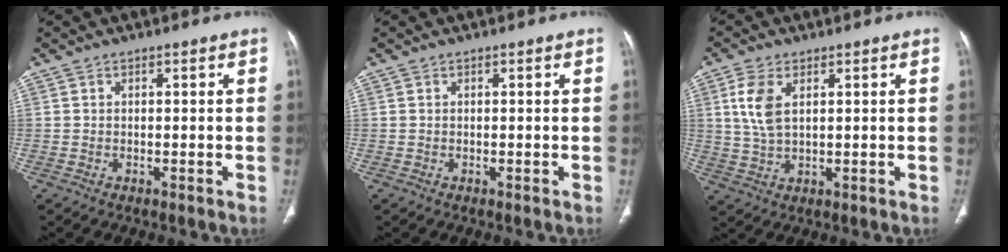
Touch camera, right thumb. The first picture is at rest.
{"total": 0.0}
{"total": 6.6, "force": [2.2, 3.4, 5.2], "torque": [-0.119, -0.002, 0.048]}